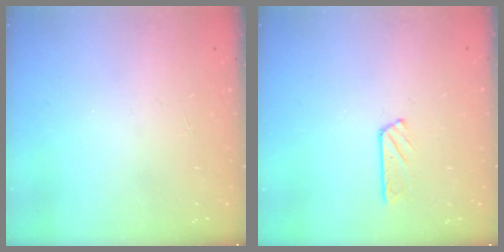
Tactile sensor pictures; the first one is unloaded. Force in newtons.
{"total": 3.5, "press": 3.4, "slide": 0.4}